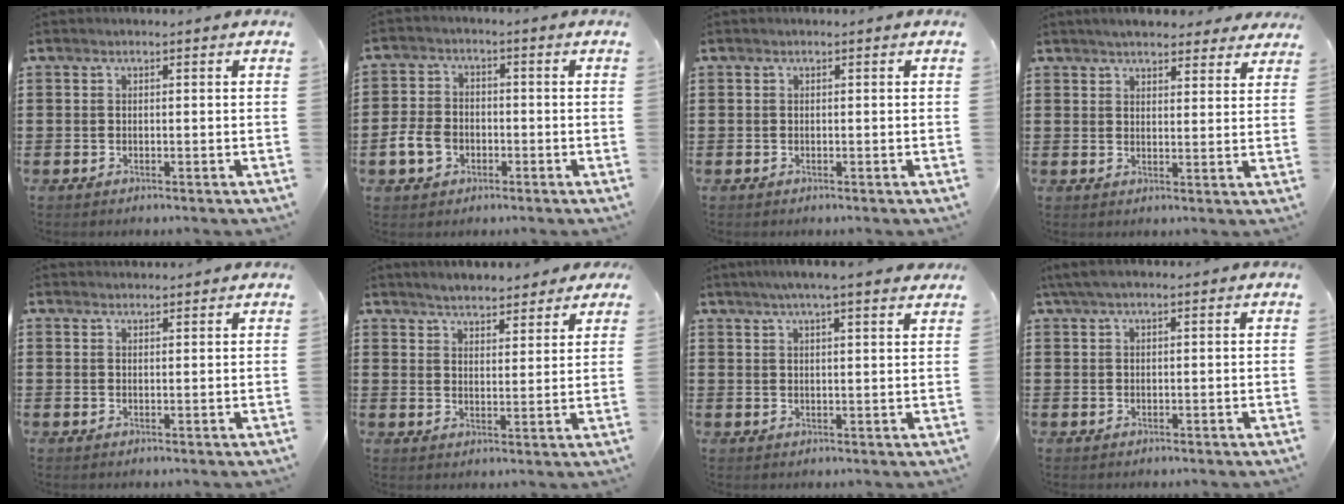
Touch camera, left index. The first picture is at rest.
{"total": 5.0, "force": [-1.9, 3.7, 2.8], "torque": [-0.074, 0.001, -0.041]}
{"total": 0.0}
{"total": 4.2, "force": [3.9, 0.7, 1.3], "torque": [-0.036, -0.007, 0.073]}
{"total": 1.1, "force": [1.1, 0.0, 0.1], "torque": [-0.005, -0.001, 0.022]}
{"total": 3.9, "force": [3.7, 0.7, 0.7], "torque": [-0.028, -0.007, 0.067]}
{"total": 4.0, "force": [3.3, -0.3, 2.3], "torque": [-0.054, -0.006, 0.058]}
{"total": 1.9, "force": [0.9, 0.3, 1.6], "torque": [-0.031, 0.003, 0.017]}